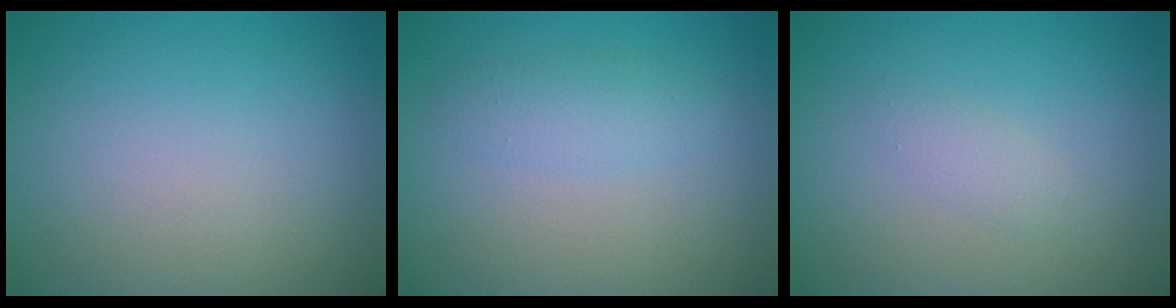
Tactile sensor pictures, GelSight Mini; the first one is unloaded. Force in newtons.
{"total": 1.8, "press": 1.8, "slide": 0.0}
{"total": 1.1, "press": 1.1, "slide": 0.0}